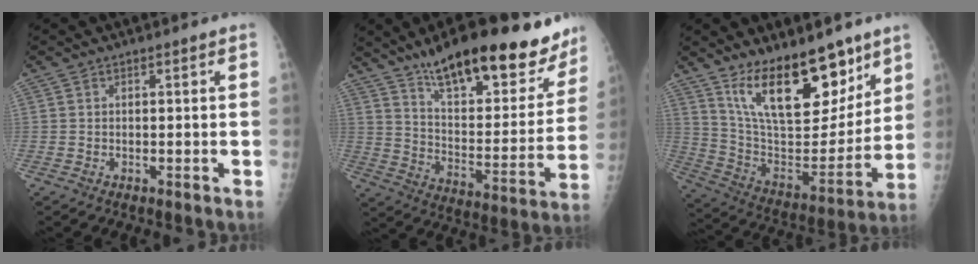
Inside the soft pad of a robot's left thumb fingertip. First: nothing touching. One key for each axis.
{"total": 28.4, "fx": 20.7, "fy": 8.6, "fz": 17.4, "tx": -0.213, "ty": -0.081, "tz": 0.302}
{"total": 21.8, "fx": 14.0, "fy": 9.3, "fz": 13.9, "tx": -0.171, "ty": -0.085, "tz": 0.250}